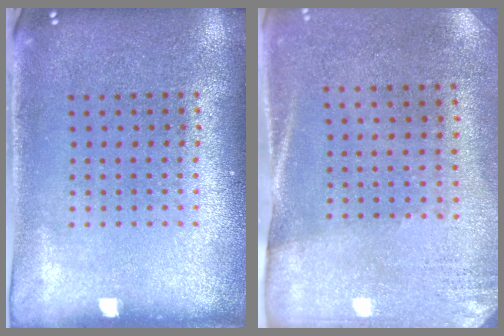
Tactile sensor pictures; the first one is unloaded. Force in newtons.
{"total": 2.6, "press": 2.3, "slide": 1.3}